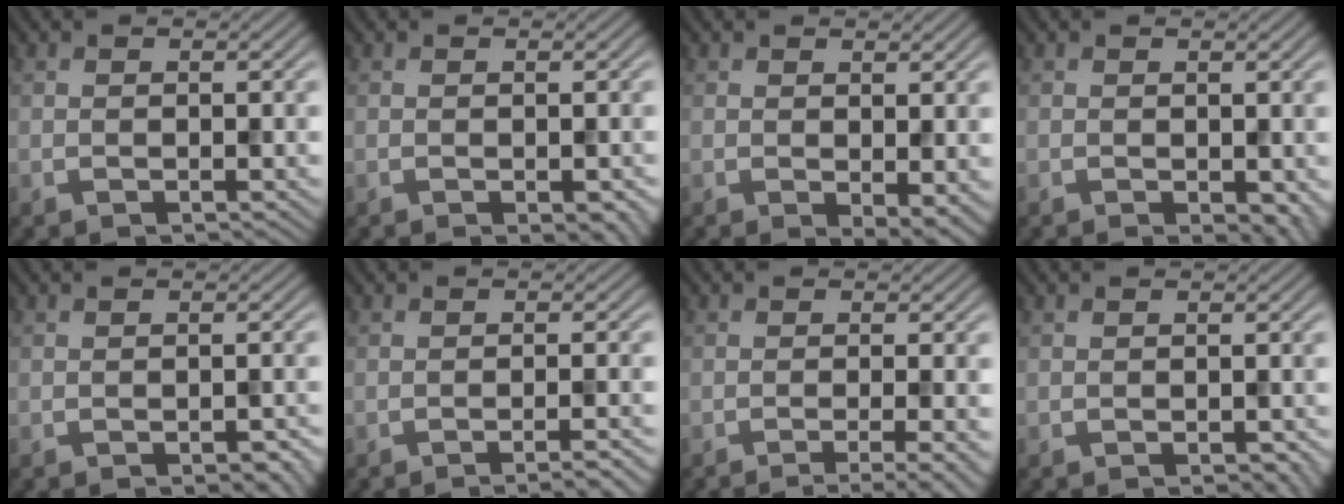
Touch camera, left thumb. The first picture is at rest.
{"total": 2.1, "force": [-1.0, 0.9, 1.7], "torque": [-0.024, -0.009, -0.006]}
{"total": 3.2, "force": [-0.3, 1.4, 2.8], "torque": [-0.043, -0.010, -0.002]}
{"total": 2.2, "force": [-0.5, 1.3, 1.8], "torque": [-0.025, -0.013, -0.003]}
{"total": 2.3, "force": [-1.5, 0.8, 1.6], "torque": [-0.018, -0.002, -0.014]}
{"total": 3.5, "force": [-2.1, 0.6, 2.7], "torque": [-0.029, 0.008, -0.041]}
{"total": 4.3, "force": [-2.1, 0.7, 3.7], "torque": [-0.045, 0.003, -0.039]}
{"total": 1.4, "force": [-0.9, 0.6, 0.9], "torque": [-0.013, -0.005, -0.005]}